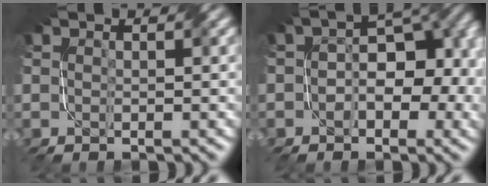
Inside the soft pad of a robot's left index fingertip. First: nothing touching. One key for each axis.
{"total": 8.4, "fx": -1.4, "fy": 5.0, "fz": 6.7, "tx": -0.071, "ty": 0.009, "tz": -0.022}